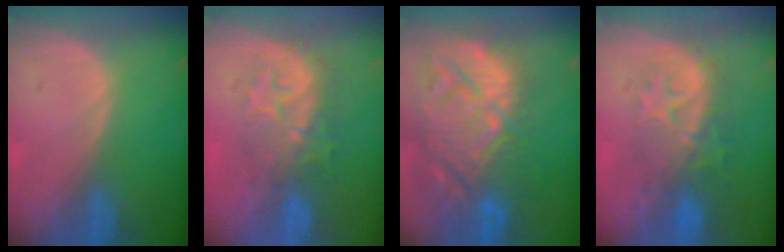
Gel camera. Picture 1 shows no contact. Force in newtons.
{"total": 7.9, "press": 7.8, "slide": 1.4}
{"total": 15.1, "press": 12.9, "slide": 7.7}
{"total": 8.9, "press": 8.5, "slide": 2.7}